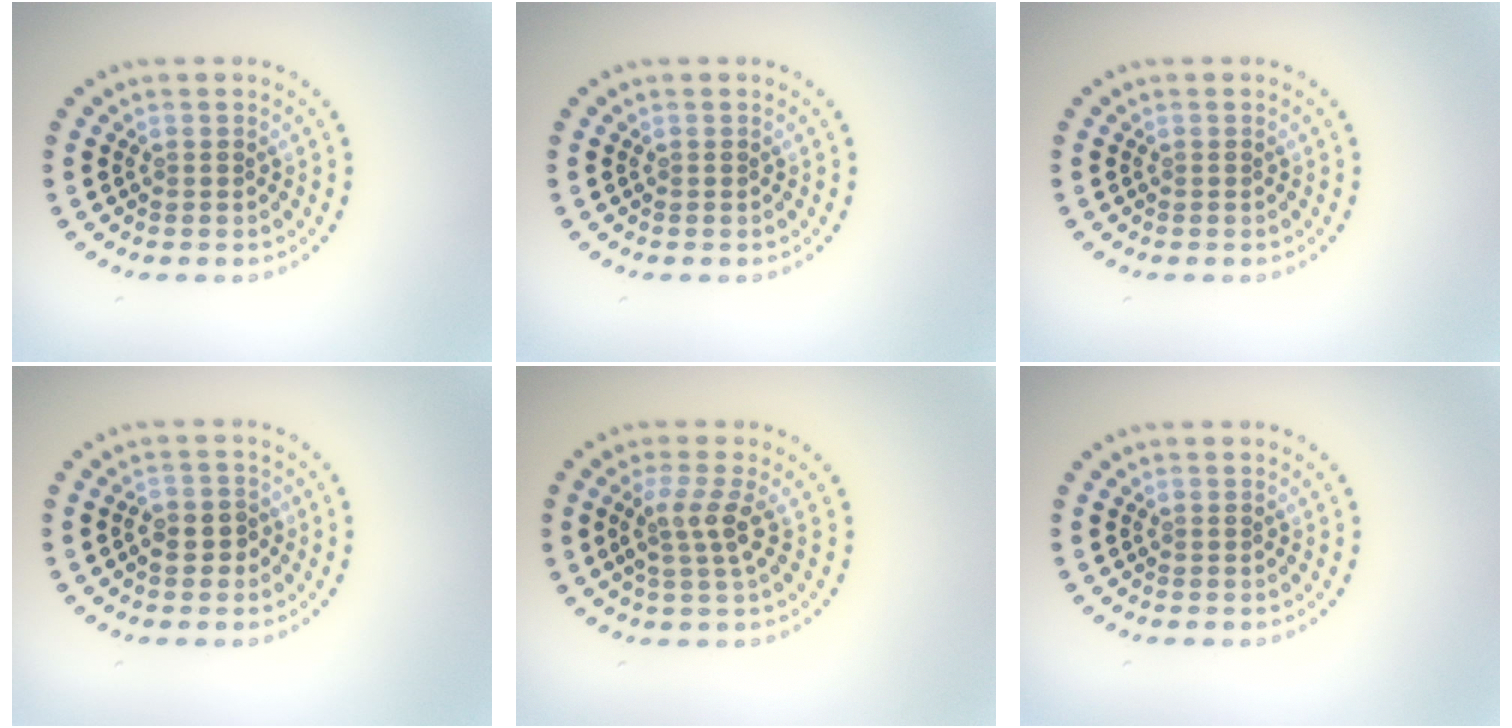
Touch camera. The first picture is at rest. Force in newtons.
{"total": 0.0}
{"total": 0.0}
{"total": 2.3, "press": 2.2, "slide": 0.7}
{"total": 2.8, "press": 2.1, "slide": 1.9}
{"total": 0.0}